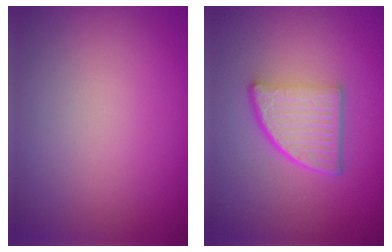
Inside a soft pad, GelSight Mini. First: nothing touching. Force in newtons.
{"total": 5.5, "press": 3.9, "slide": 3.8}